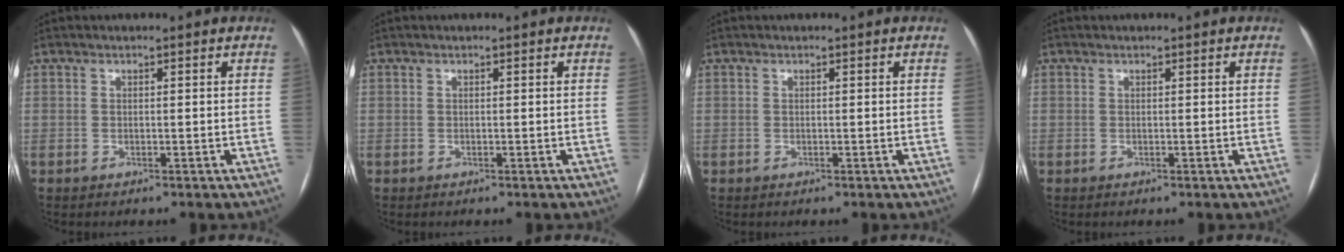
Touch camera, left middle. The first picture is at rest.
{"total": 0.0}
{"total": 0.0}
{"total": 0.0}